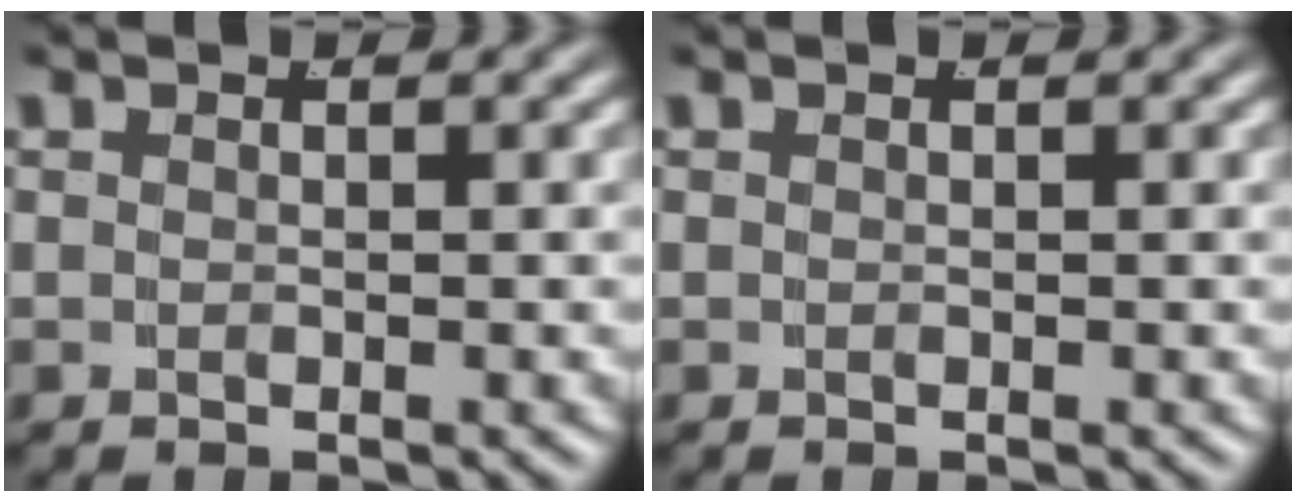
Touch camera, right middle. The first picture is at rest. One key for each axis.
{"total": 0.0}